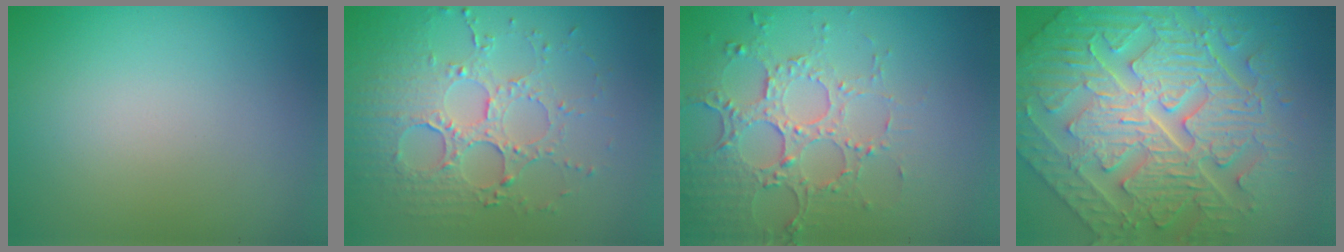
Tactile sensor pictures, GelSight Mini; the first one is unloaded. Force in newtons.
{"total": 4.0, "press": 3.6, "slide": 1.7}
{"total": 4.5, "press": 3.5, "slide": 2.7}
{"total": 8.9, "press": 7.2, "slide": 5.1}